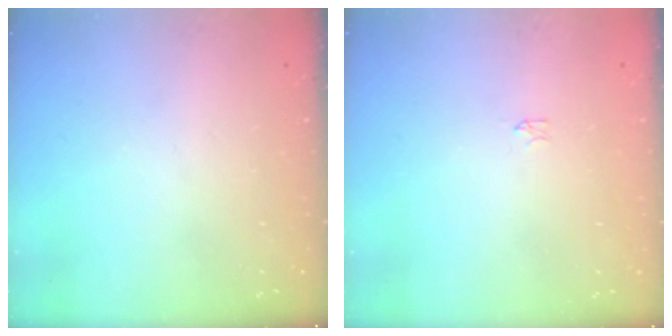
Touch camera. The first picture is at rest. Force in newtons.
{"total": 0.0}